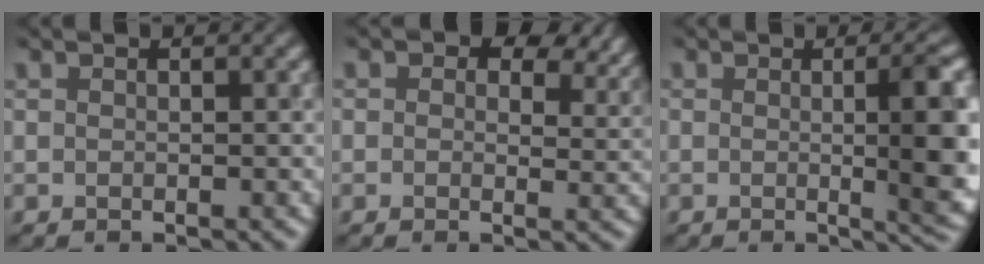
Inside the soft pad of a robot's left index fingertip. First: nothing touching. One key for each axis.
{"total": 8.2, "fx": 4.2, "fy": 4.9, "fz": 5.1, "tx": -0.057, "ty": -0.003, "tz": 0.057}
{"total": 7.0, "fx": -0.1, "fy": 1.7, "fz": 6.8, "tx": -0.076, "ty": -0.008, "tz": 0.008}